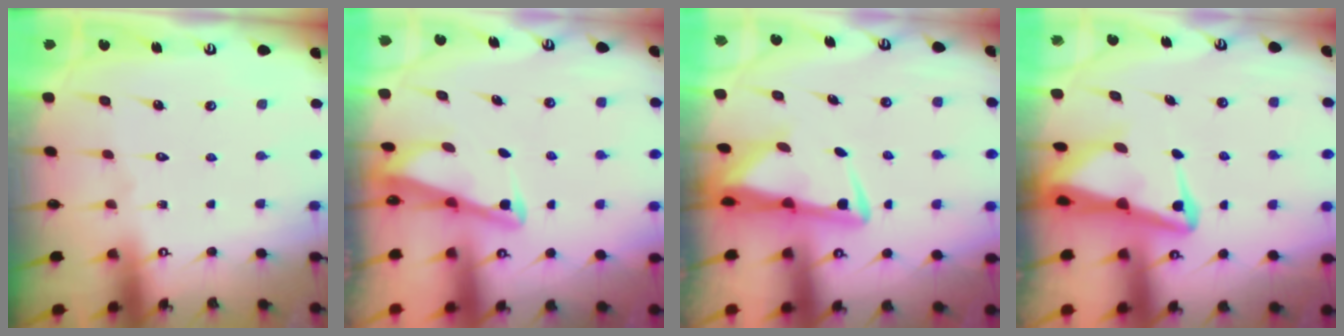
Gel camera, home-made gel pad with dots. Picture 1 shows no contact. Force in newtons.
{"total": 2.8, "press": 2.8, "slide": 0.3}
{"total": 5.0, "press": 4.9, "slide": 1.2}
{"total": 5.3, "press": 5.2, "slide": 0.9}